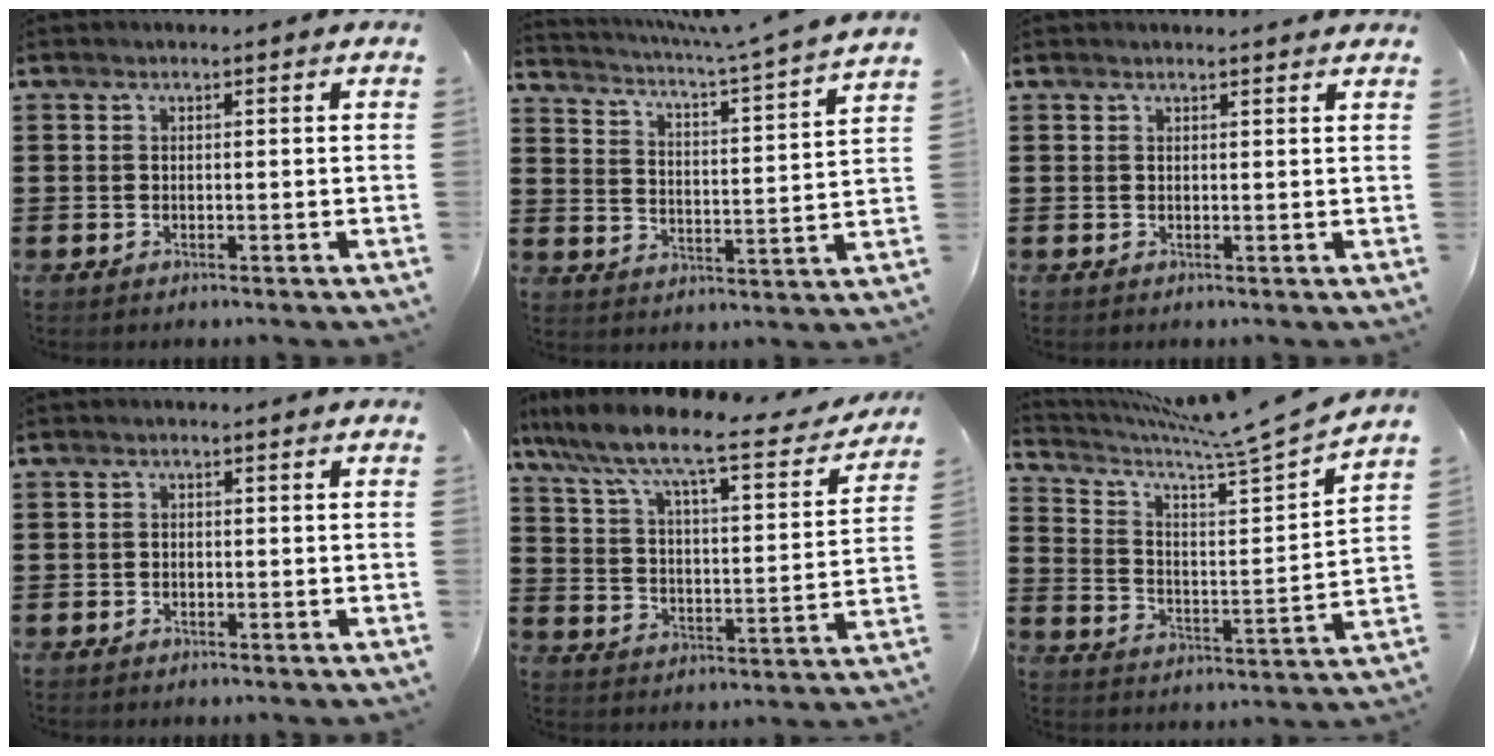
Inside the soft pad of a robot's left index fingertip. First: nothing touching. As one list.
[{"total": 4.5, "force": [3.9, -0.8, 2.1], "torque": [-0.061, -0.041, 0.055]}, {"total": 1.0, "force": [1.0, -0.1, 0.3], "torque": [-0.006, -0.002, 0.019]}, {"total": 0.6, "force": [-0.5, 0.4, 0.1], "torque": [-0.005, 0.002, -0.011]}, {"total": 8.4, "force": [7.1, 0.6, 4.6], "torque": [-0.120, -0.052, 0.111]}, {"total": 7.4, "force": [6.7, -0.7, 3.2], "torque": [-0.091, -0.054, 0.103]}]